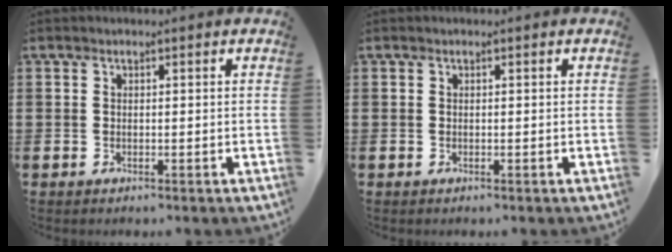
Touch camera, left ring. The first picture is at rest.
{"total": 0.0}